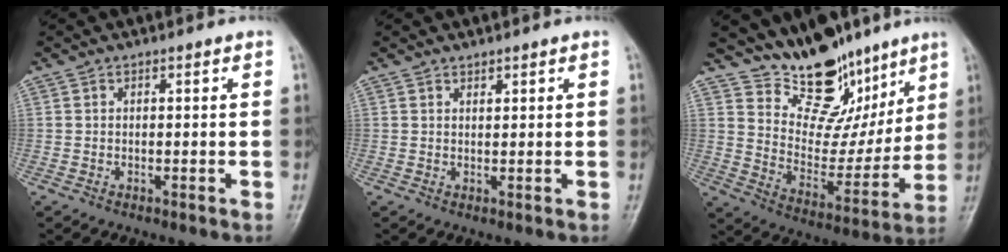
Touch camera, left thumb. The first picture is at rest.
{"total": 1.0, "force": [0.8, 0.4, 0.3], "torque": [0.002, -0.006, 0.012]}
{"total": 17.4, "force": [12.8, 9.0, 7.6], "torque": [-0.049, -0.077, 0.215]}